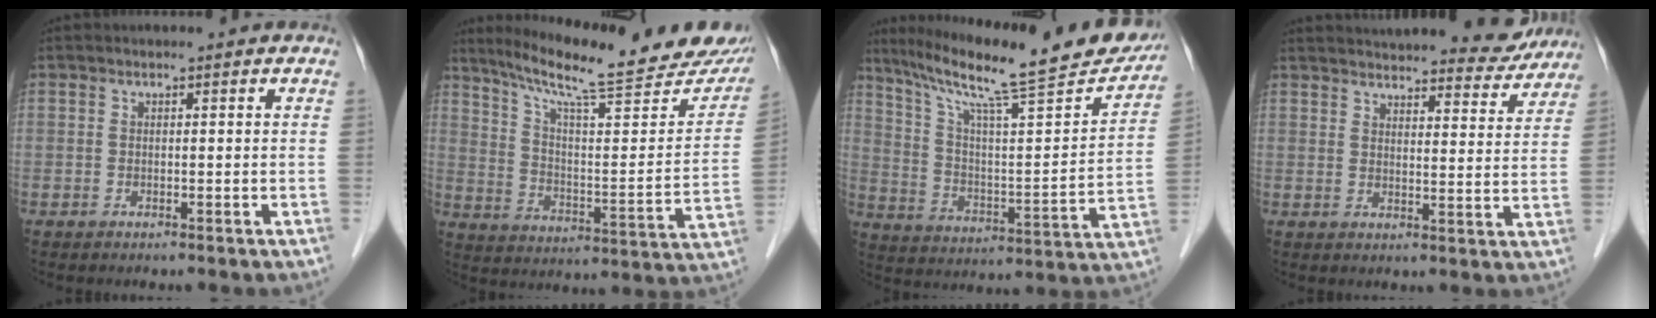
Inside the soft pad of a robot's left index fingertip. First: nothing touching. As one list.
[{"total": 24.4, "force": [20.5, 2.7, 13.0], "torque": [-0.203, -0.033, 0.285]}, {"total": 26.1, "force": [21.7, 2.4, 14.4], "torque": [-0.237, -0.017, 0.314]}, {"total": 16.7, "force": [15.9, 3.0, 4.3], "torque": [-0.044, -0.008, 0.191]}]